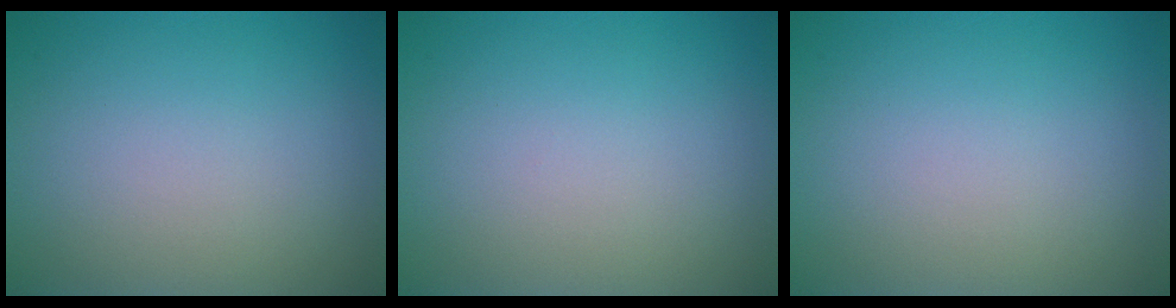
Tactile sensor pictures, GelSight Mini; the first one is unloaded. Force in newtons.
{"total": 0.0}
{"total": 0.0}